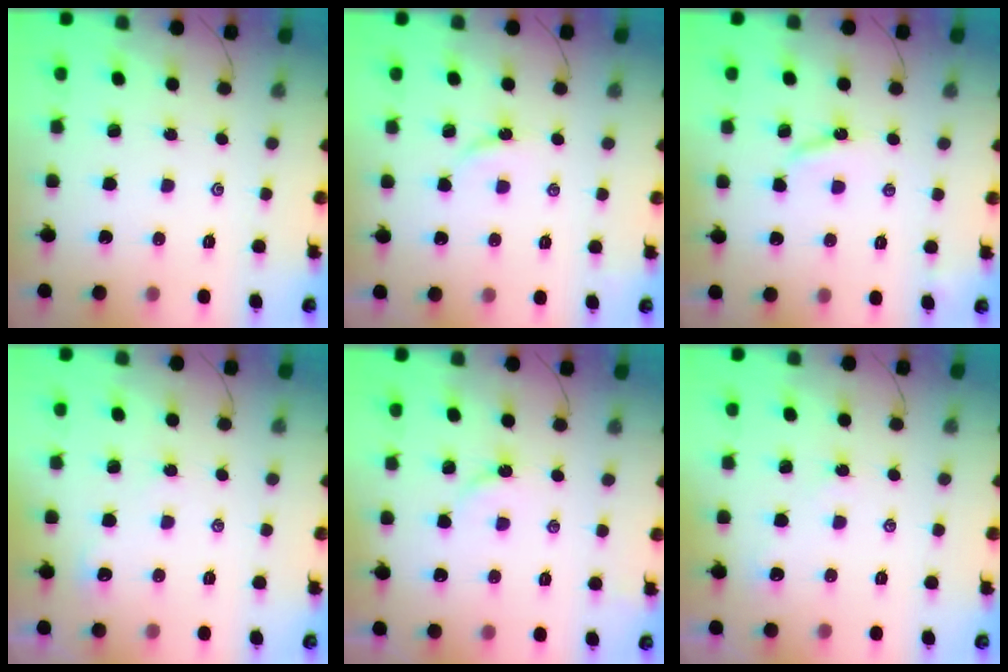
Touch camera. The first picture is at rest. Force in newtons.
{"total": 3.7, "press": 3.7, "slide": 0.4}
{"total": 5.1, "press": 5.1, "slide": 0.4}
{"total": 2.0, "press": 2.0, "slide": 0.3}
{"total": 2.7, "press": 2.6, "slide": 0.5}
{"total": 3.0, "press": 2.9, "slide": 0.4}